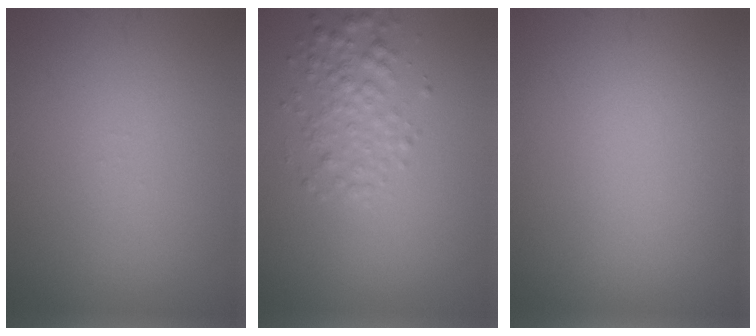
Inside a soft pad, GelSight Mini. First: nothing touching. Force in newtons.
{"total": 2.6, "press": 2.6, "slide": 0.0}
{"total": 0.0}